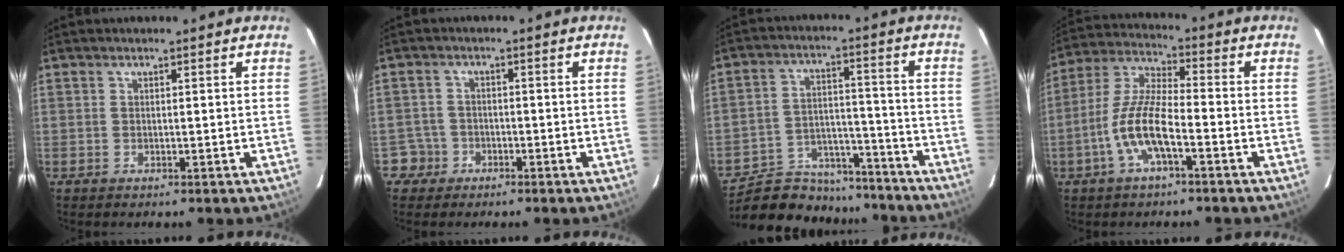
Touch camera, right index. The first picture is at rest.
{"total": 3.6, "force": [-1.7, 3.1, -0.5], "torque": [0.013, 0.022, -0.031]}
{"total": 17.6, "force": [-15.1, 7.7, 4.7], "torque": [-0.118, 0.030, -0.214]}
{"total": 10.5, "force": [-4.2, 2.5, 9.2], "torque": [-0.200, 0.003, -0.084]}